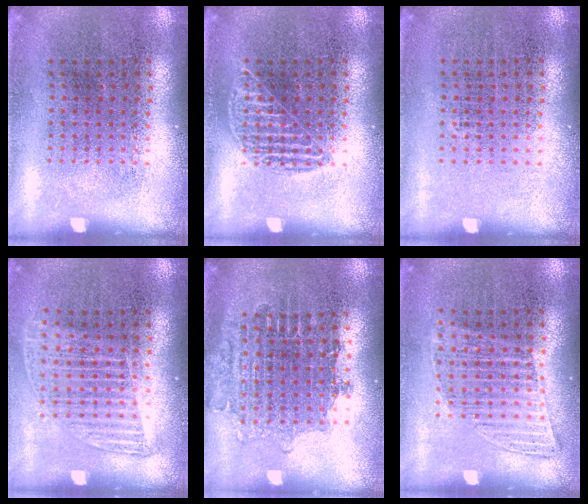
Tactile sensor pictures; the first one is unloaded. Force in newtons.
{"total": 1.2, "press": 1.2, "slide": 0.2}
{"total": 0.0}
{"total": 1.3, "press": 1.1, "slide": 0.6}
{"total": 1.6, "press": 1.3, "slide": 0.9}
{"total": 1.0, "press": 1.0, "slide": 0.4}